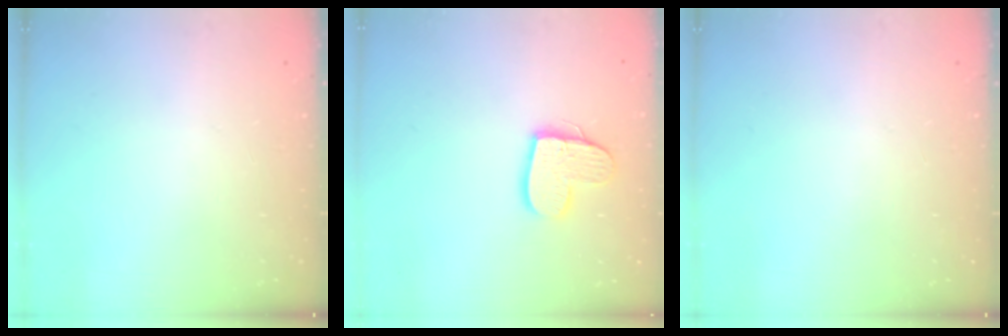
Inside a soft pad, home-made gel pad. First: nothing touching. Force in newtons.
{"total": 11.9, "press": 11.8, "slide": 1.1}
{"total": 0.0}